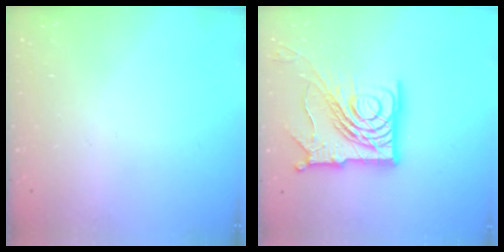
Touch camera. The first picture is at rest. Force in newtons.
{"total": 21.5, "press": 21.4, "slide": 2.4}